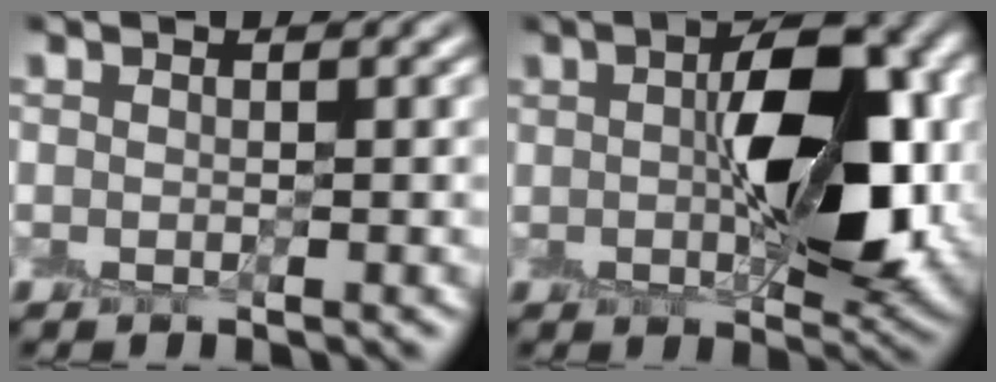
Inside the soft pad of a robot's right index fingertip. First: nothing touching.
{"total": 9.6, "force": [0.5, 4.4, 8.5], "torque": [-0.129, 0.009, 0.013]}